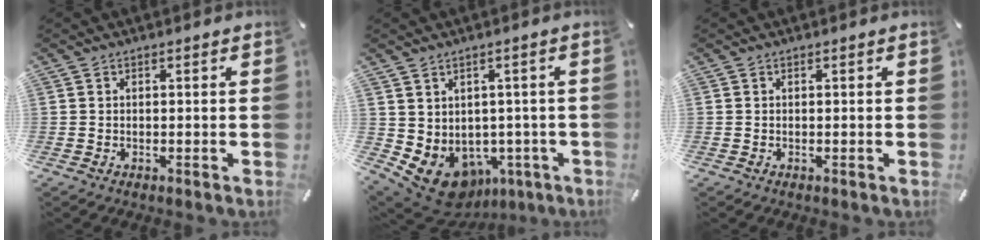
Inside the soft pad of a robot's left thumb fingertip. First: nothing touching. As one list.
[{"total": 8.4, "force": [-2.9, 6.9, 3.9], "torque": [-0.076, -0.006, -0.038]}, {"total": 0.0}]